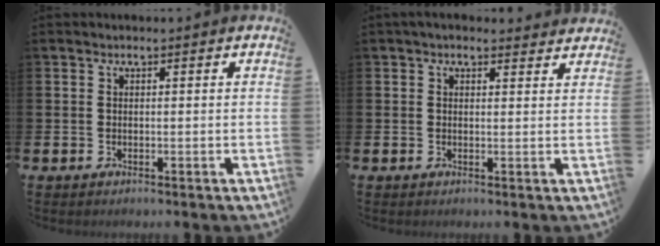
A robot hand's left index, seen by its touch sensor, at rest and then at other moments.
{"total": 2.0, "force": [1.9, 0.5, 0.4], "torque": [0.003, -0.010, 0.032]}